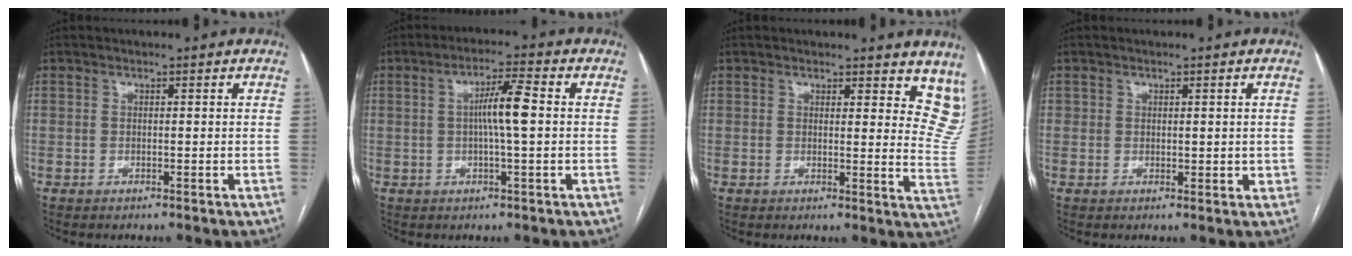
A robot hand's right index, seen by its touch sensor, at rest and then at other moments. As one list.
[{"total": 6.0, "force": [0.4, 0.2, 5.9], "torque": [-0.108, 0.008, 0.004]}, {"total": 11.8, "force": [10.3, 4.0, 4.0], "torque": [0.004, -0.049, 0.083]}, {"total": 1.9, "force": [0.5, 1.6, 0.8], "torque": [-0.004, -0.001, 0.009]}]